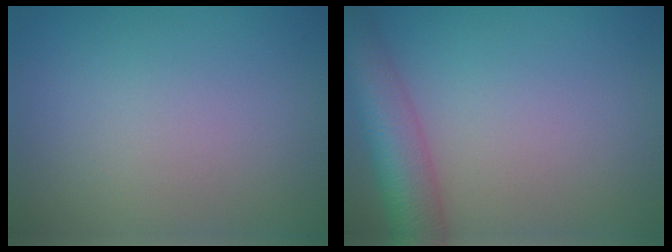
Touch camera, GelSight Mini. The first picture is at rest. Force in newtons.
{"total": 7.3, "press": 7.3, "slide": 0.4}